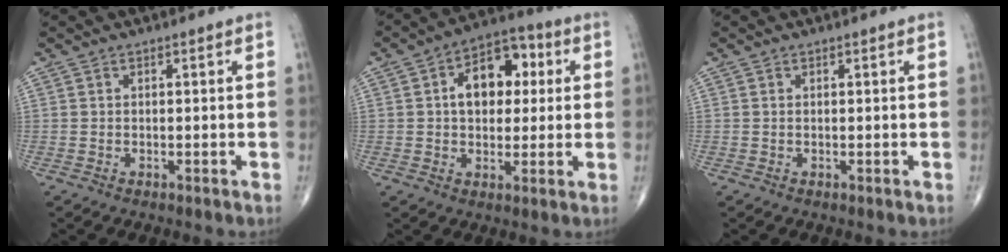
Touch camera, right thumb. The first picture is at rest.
{"total": 12.2, "force": [2.3, 8.0, 8.9], "torque": [-0.099, 0.021, 0.028]}
{"total": 0.0}